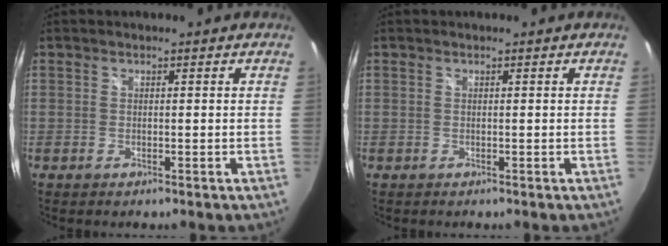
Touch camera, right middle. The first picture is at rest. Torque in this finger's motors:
{"motor_torque": [0.00, -0.01, 0.00, 0.00]}